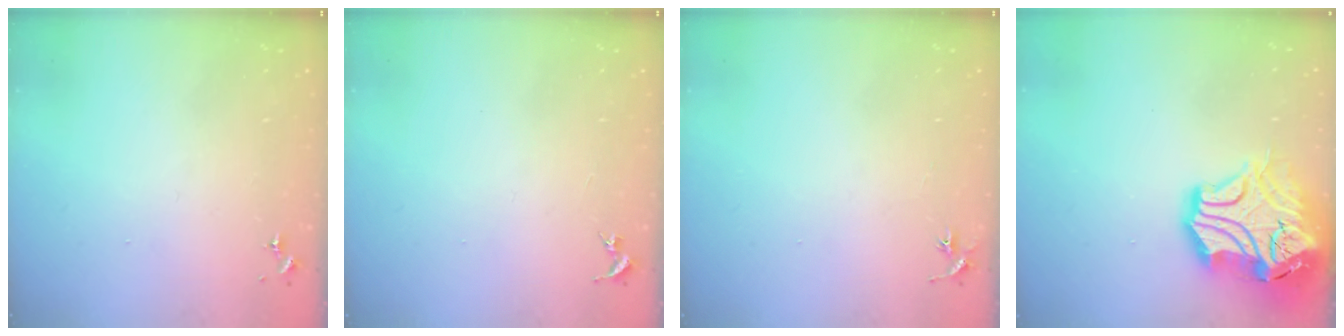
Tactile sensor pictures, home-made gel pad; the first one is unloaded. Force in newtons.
{"total": 0.0}
{"total": 2.9, "press": 2.9, "slide": 0.3}
{"total": 19.5, "press": 19.3, "slide": 2.9}